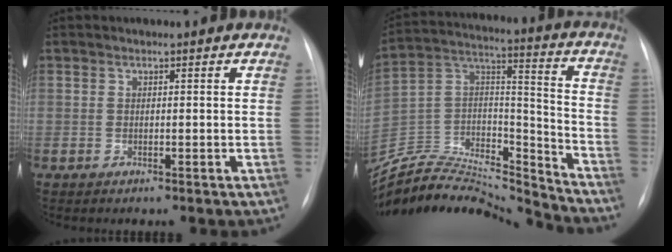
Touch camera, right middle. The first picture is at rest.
{"total": 26.1, "force": [-24.8, 4.0, 7.0], "torque": [-0.159, 0.010, -0.408]}